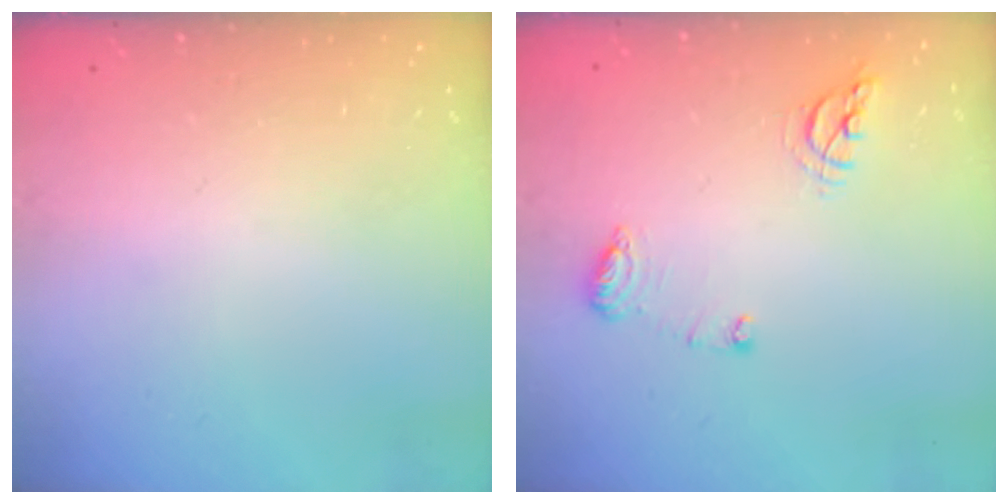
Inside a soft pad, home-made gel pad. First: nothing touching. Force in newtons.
{"total": 8.1, "press": 8.1, "slide": 0.4}